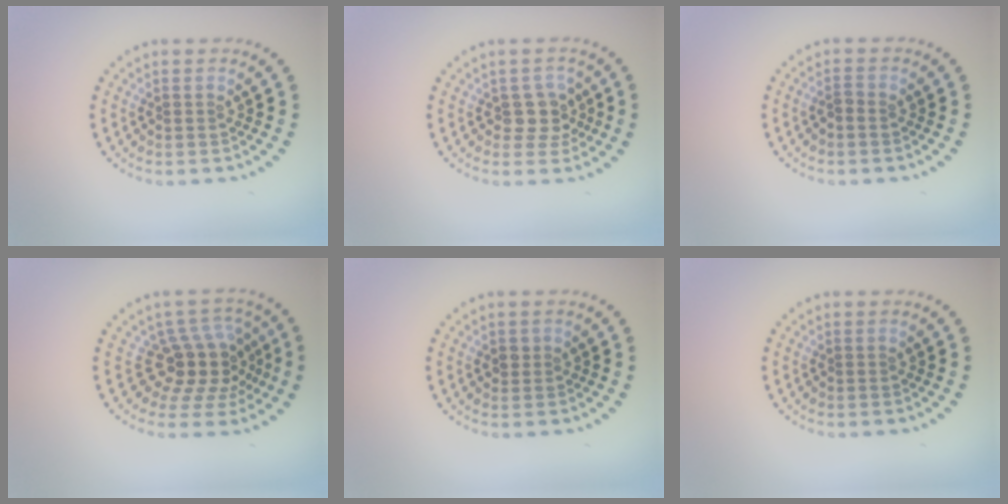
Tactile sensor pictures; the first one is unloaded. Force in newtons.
{"total": 2.4, "press": 2.1, "slide": 1.3}
{"total": 0.8, "press": 0.7, "slide": 0.4}
{"total": 4.5, "press": 3.5, "slide": 2.9}
{"total": 1.0, "press": 0.8, "slide": 0.5}
{"total": 0.0}